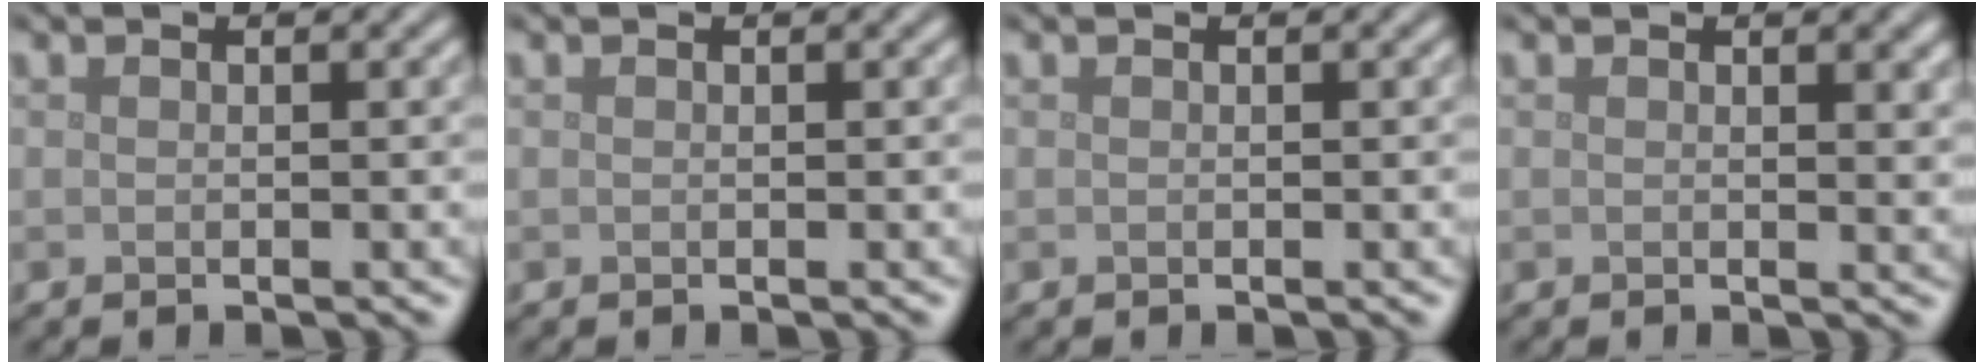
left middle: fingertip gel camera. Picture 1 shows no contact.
{"total": 0.0}
{"total": 0.0}
{"total": 1.6, "force": [0.8, 0.4, 1.3], "torque": [-0.009, -0.001, 0.013]}